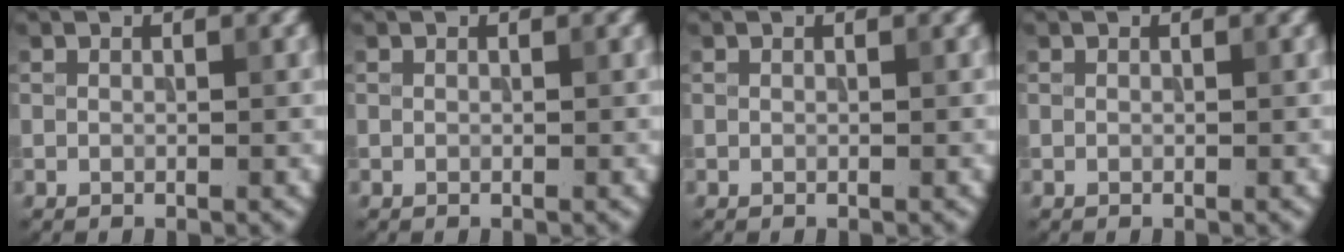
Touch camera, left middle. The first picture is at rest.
{"total": 0.0}
{"total": 0.0}
{"total": 0.0}